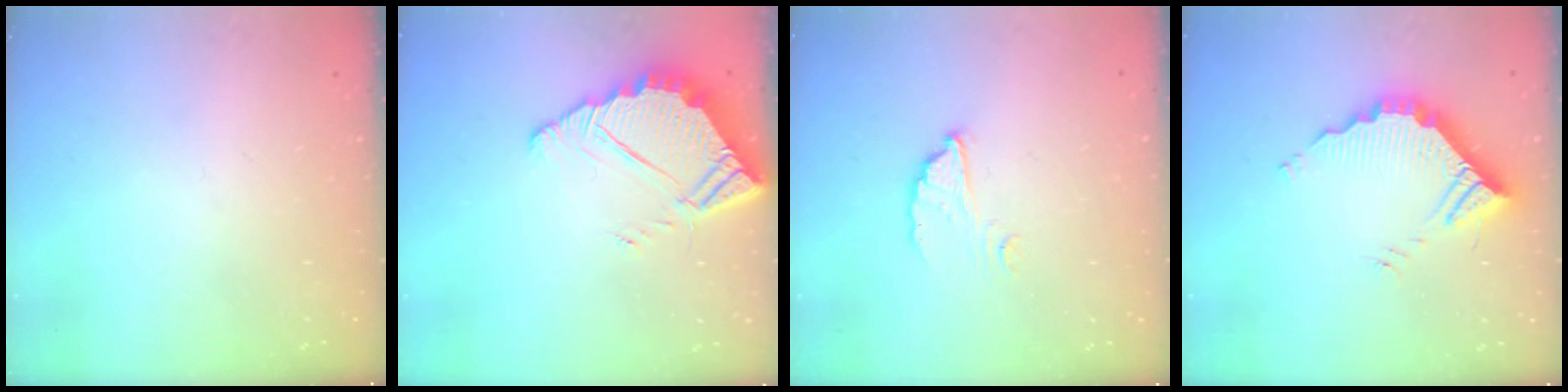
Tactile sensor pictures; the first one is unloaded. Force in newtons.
{"total": 7.1, "press": 7.1, "slide": 0.5}
{"total": 4.1, "press": 4.1, "slide": 0.1}
{"total": 11.1, "press": 11.1, "slide": 0.3}